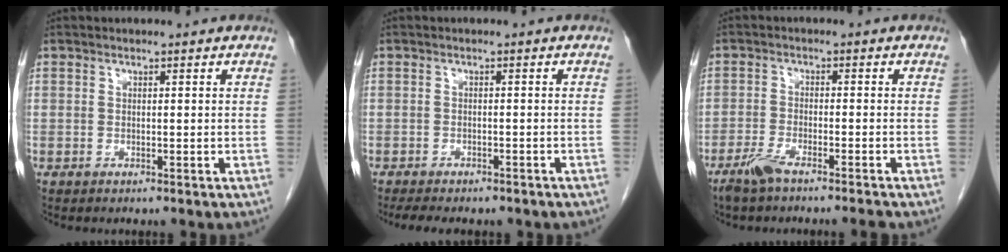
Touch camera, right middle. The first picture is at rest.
{"total": 9.6, "force": [-7.9, 3.4, 4.2], "torque": [-0.069, 0.001, -0.093]}
{"total": 4.5, "force": [-3.8, 0.1, 2.5], "torque": [-0.051, -0.009, -0.074]}